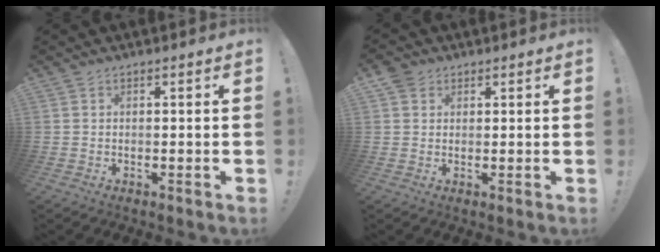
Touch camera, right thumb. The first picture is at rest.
{"total": 3.4, "force": [2.0, 2.6, 0.7], "torque": [-0.008, -0.008, 0.038]}